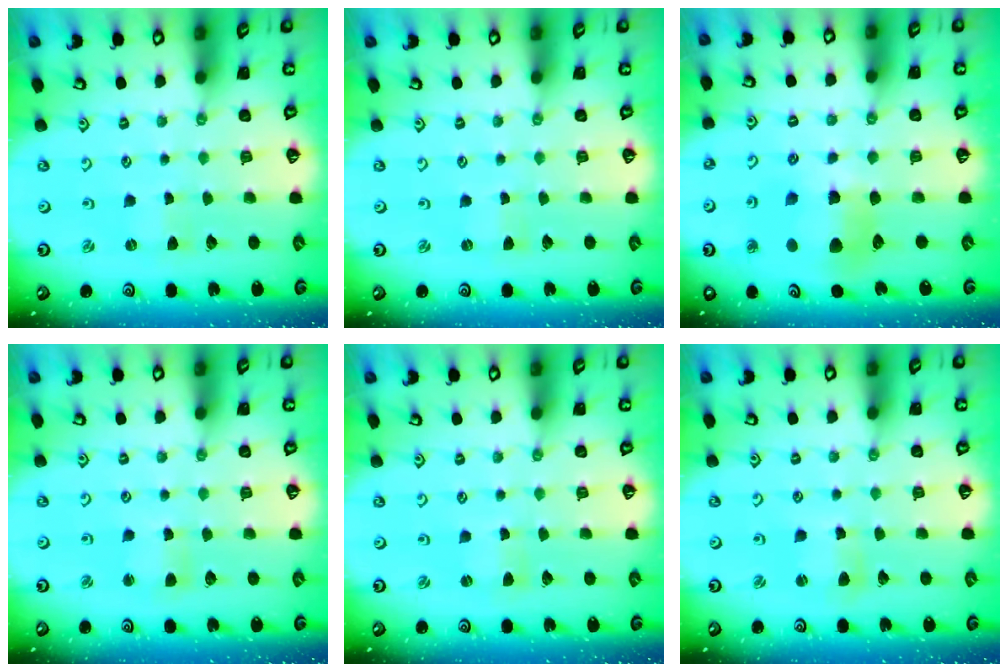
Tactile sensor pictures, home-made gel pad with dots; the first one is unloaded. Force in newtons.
{"total": 0.0}
{"total": 10.0, "press": 9.9, "slide": 1.4}
{"total": 2.8, "press": 2.8, "slide": 0.3}
{"total": 0.0}
{"total": 3.5, "press": 3.4, "slide": 0.5}